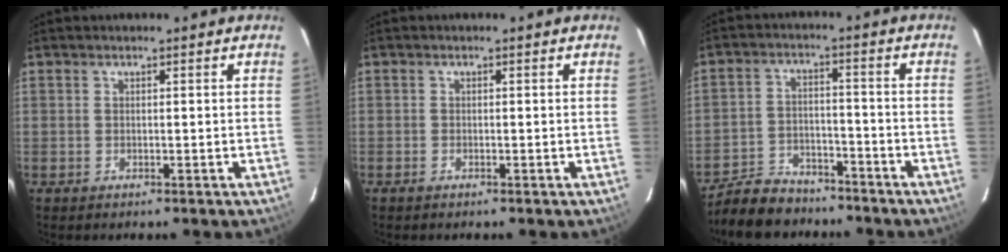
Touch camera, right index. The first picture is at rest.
{"total": 0.7, "force": [-0.6, 0.4, 0.1], "torque": [-0.004, 0.000, -0.012]}
{"total": 10.8, "force": [-9.3, 4.6, 3.1], "torque": [-0.097, 0.004, -0.147]}